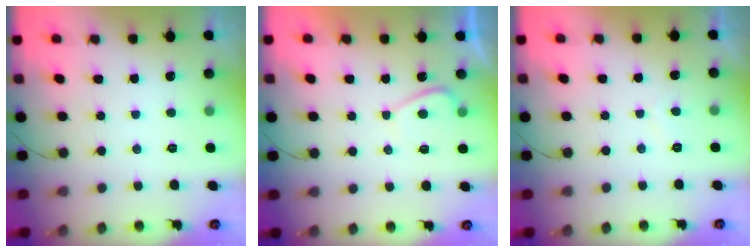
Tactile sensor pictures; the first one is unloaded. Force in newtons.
{"total": 1.8, "press": 1.7, "slide": 0.6}
{"total": 0.5, "press": 0.1, "slide": 0.5}